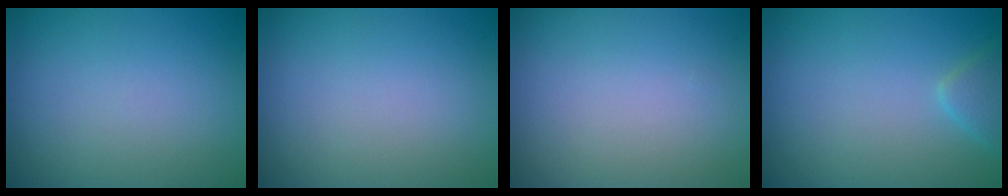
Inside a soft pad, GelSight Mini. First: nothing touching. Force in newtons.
{"total": 0.0}
{"total": 0.0}
{"total": 1.8, "press": 1.8, "slide": 0.1}